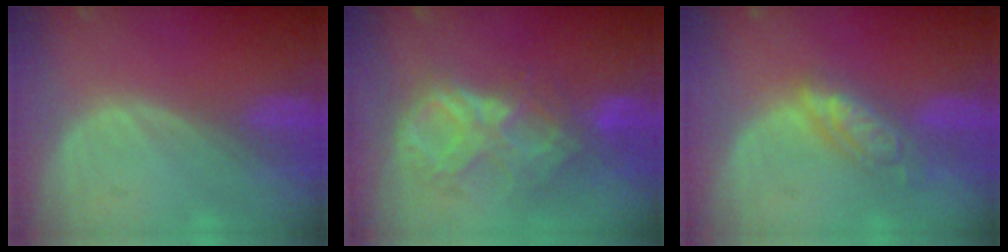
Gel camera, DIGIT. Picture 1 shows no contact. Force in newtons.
{"total": 8.7, "press": 7.6, "slide": 4.1}
{"total": 5.5, "press": 5.0, "slide": 2.4}